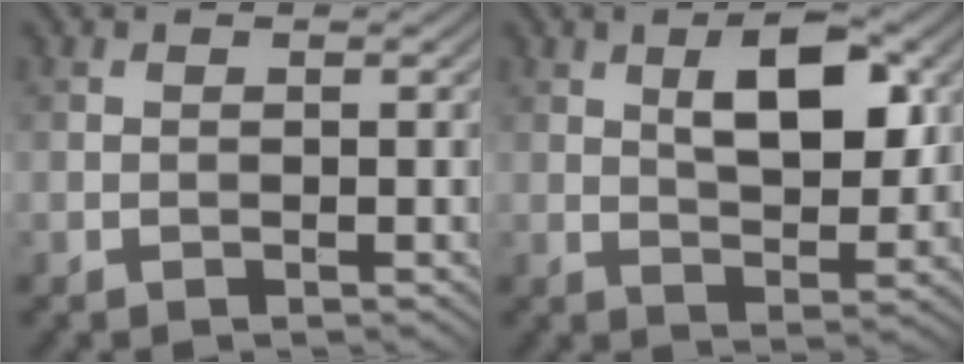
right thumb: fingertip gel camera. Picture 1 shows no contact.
{"total": 8.0, "force": [2.5, 3.5, 6.8], "torque": [-0.108, 0.004, 0.041]}